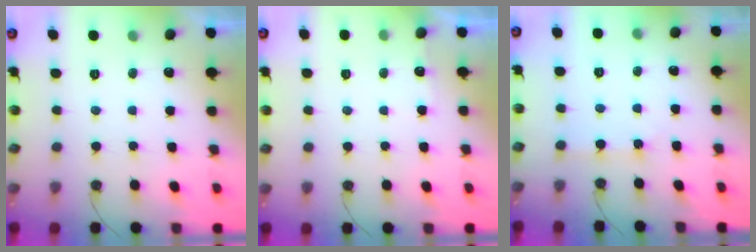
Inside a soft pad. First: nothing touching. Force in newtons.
{"total": 3.8, "press": 3.8, "slide": 0.3}
{"total": 2.6, "press": 2.6, "slide": 0.3}